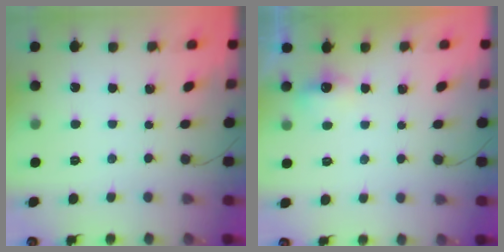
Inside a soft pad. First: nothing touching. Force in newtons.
{"total": 6.4, "press": 5.8, "slide": 2.6}